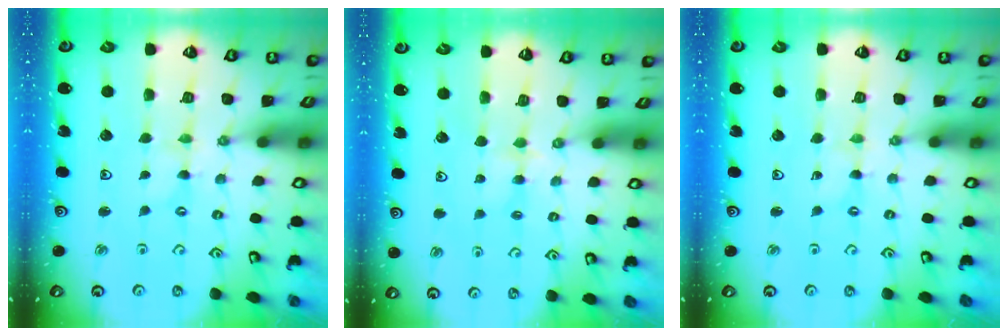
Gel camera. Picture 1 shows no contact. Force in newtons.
{"total": 2.7, "press": 2.7, "slide": 0.4}
{"total": 0.0}